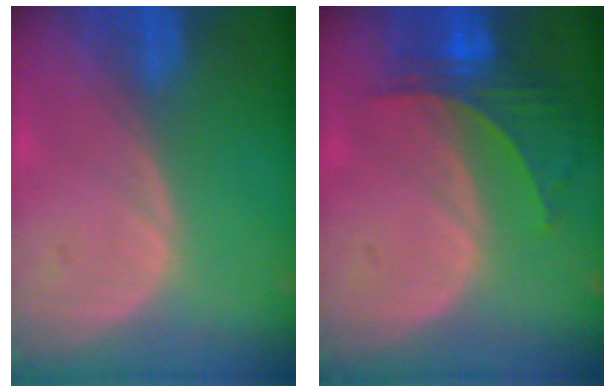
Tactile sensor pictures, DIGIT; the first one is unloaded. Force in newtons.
{"total": 5.9, "press": 5.6, "slide": 2.0}